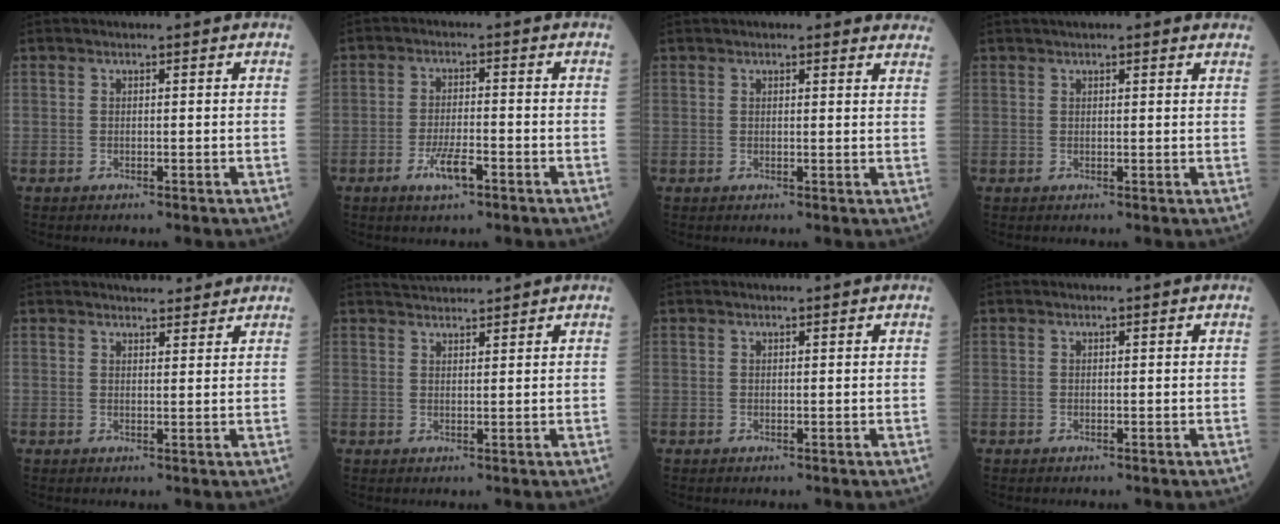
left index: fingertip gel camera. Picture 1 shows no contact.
{"total": 4.6, "force": [-2.6, 1.0, 3.7], "torque": [-0.076, -0.002, -0.046]}
{"total": 8.0, "force": [7.2, 1.7, 2.9], "torque": [-0.015, 0.006, 0.062]}
{"total": 5.5, "force": [4.4, 1.0, 3.2], "torque": [-0.042, 0.028, 0.054]}
{"total": 5.4, "force": [5.0, 1.4, 1.5], "torque": [-0.016, 0.014, 0.062]}
{"total": 2.5, "force": [2.5, -0.3, 0.0], "torque": [-0.005, 0.020, 0.052]}
{"total": 0.7, "force": [0.6, 0.0, 0.2], "torque": [-0.008, 0.008, 0.011]}
{"total": 0.0}